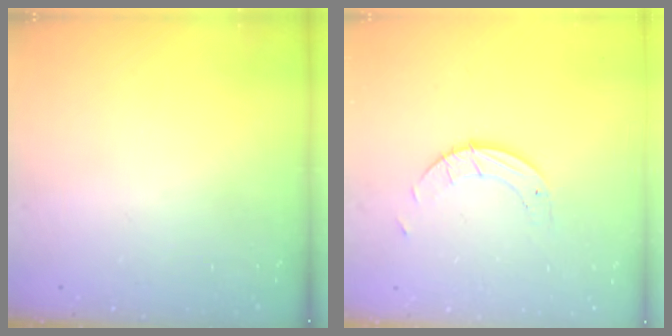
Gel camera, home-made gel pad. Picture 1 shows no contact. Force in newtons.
{"total": 4.3, "press": 4.3, "slide": 0.3}